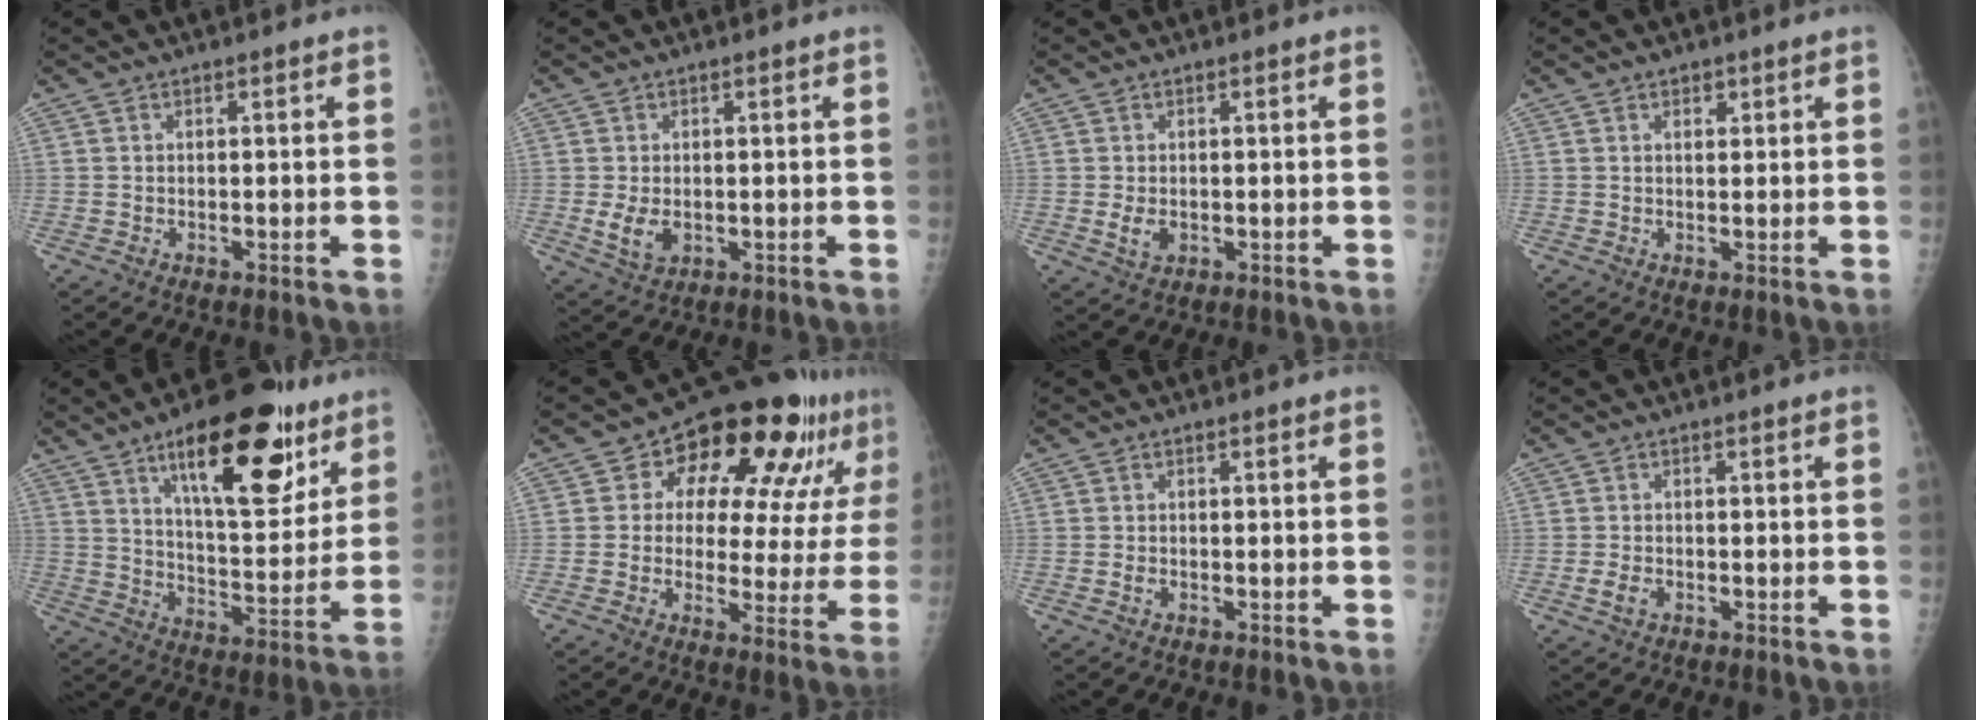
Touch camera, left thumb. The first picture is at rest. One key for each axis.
{"total": 4.3, "fx": -0.4, "fy": 2.9, "fz": 3.1, "tx": -0.051, "ty": -0.009, "tz": 0.000}
{"total": 2.7, "fx": -0.2, "fy": 1.9, "fz": 1.9, "tx": -0.029, "ty": -0.005, "tz": 0.001}
{"total": 1.7, "fx": 1.0, "fy": 1.1, "fz": 0.9, "tx": -0.004, "ty": -0.004, "tz": 0.014}
{"total": 22.4, "fx": 12.4, "fy": 8.6, "fz": 16.6, "tx": -0.205, "ty": -0.050, "tz": 0.195}
{"total": 19.7, "fx": 9.7, "fy": 9.4, "fz": 14.3, "tx": -0.148, "ty": -0.011, "tz": 0.134}
{"total": 0.9, "fx": -0.2, "fy": 0.6, "fz": 0.6, "tx": -0.007, "ty": 0.000, "tz": -0.004}
{"total": 2.1, "fx": -0.8, "fy": 1.4, "fz": 1.4, "tx": -0.023, "ty": 0.001, "tz": -0.014}